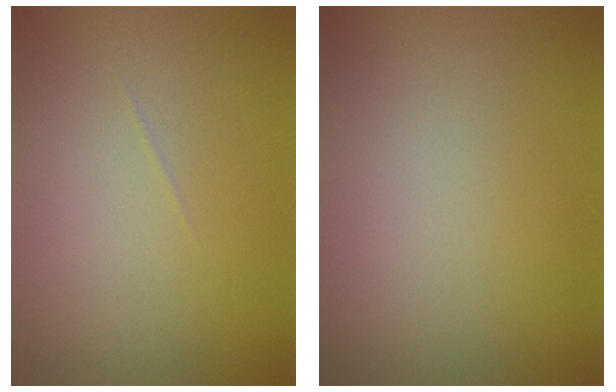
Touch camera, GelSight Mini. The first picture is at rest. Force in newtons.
{"total": 0.0}